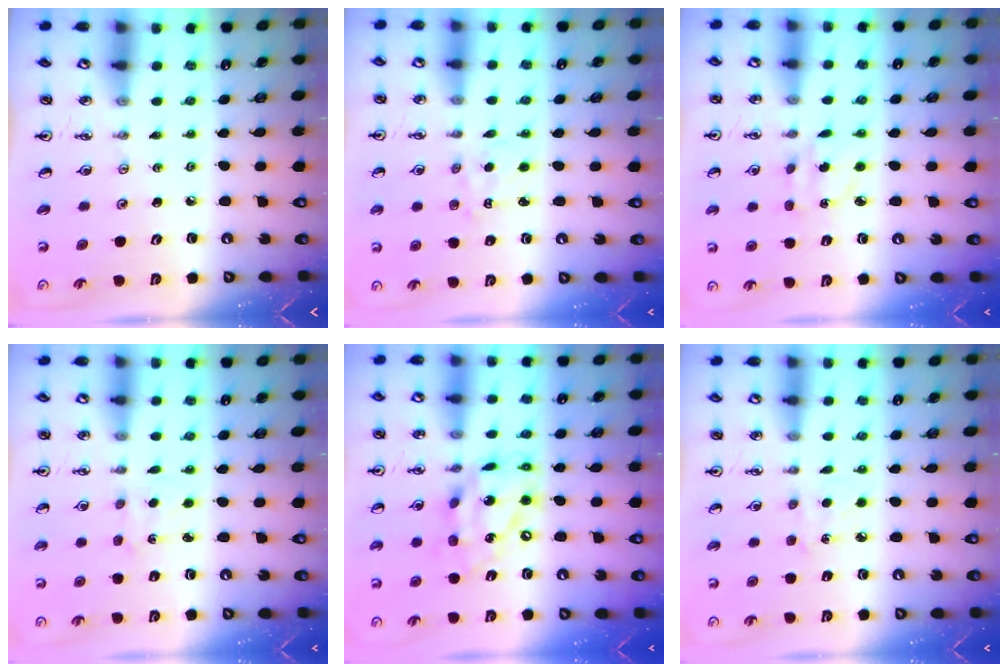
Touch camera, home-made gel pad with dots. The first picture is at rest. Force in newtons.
{"total": 2.9, "press": 2.8, "slide": 0.4}
{"total": 3.9, "press": 3.9, "slide": 0.5}
{"total": 2.7, "press": 2.7, "slide": 0.4}
{"total": 15.0, "press": 15.0, "slide": 1.1}
{"total": 4.2, "press": 4.2, "slide": 0.5}